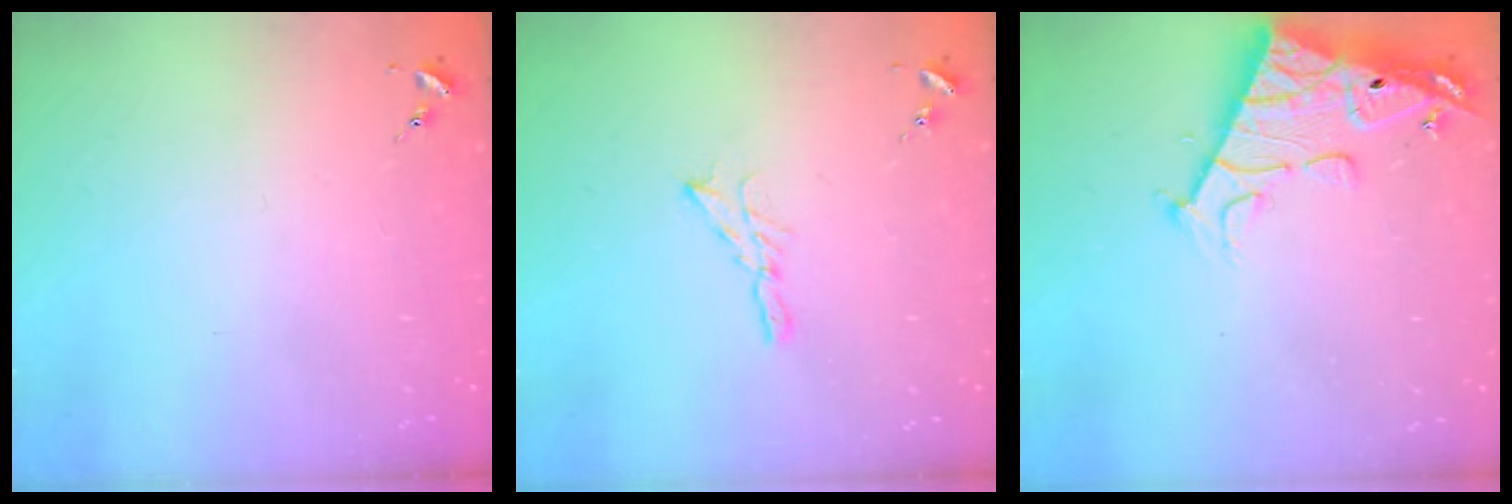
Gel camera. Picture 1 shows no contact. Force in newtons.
{"total": 5.3, "press": 5.3, "slide": 0.2}
{"total": 15.6, "press": 15.5, "slide": 1.5}